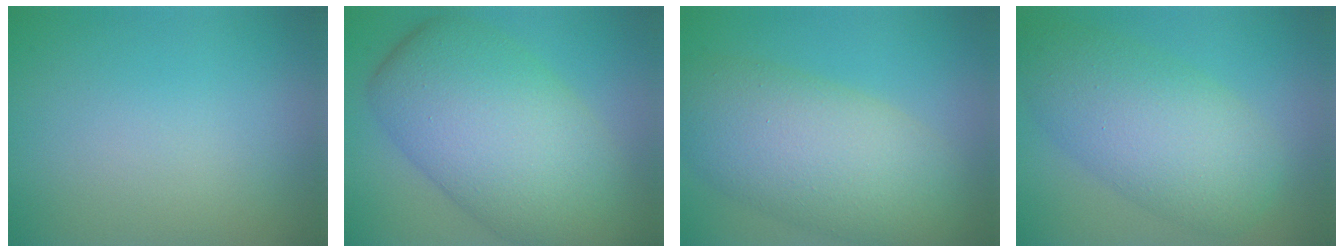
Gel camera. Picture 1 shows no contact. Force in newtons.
{"total": 12.0, "press": 12.0, "slide": 0.5}
{"total": 8.8, "press": 8.8, "slide": 0.7}
{"total": 7.3, "press": 7.3, "slide": 0.1}